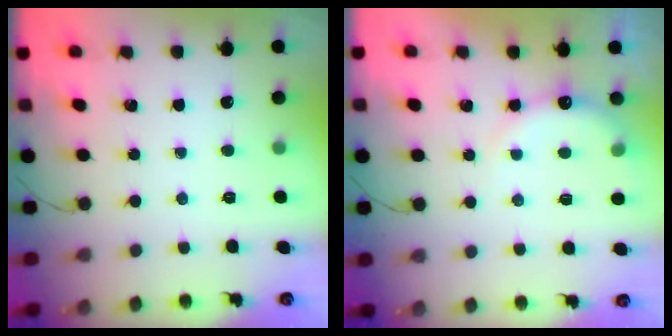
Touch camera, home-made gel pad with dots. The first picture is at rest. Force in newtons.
{"total": 8.4, "press": 8.3, "slide": 0.9}